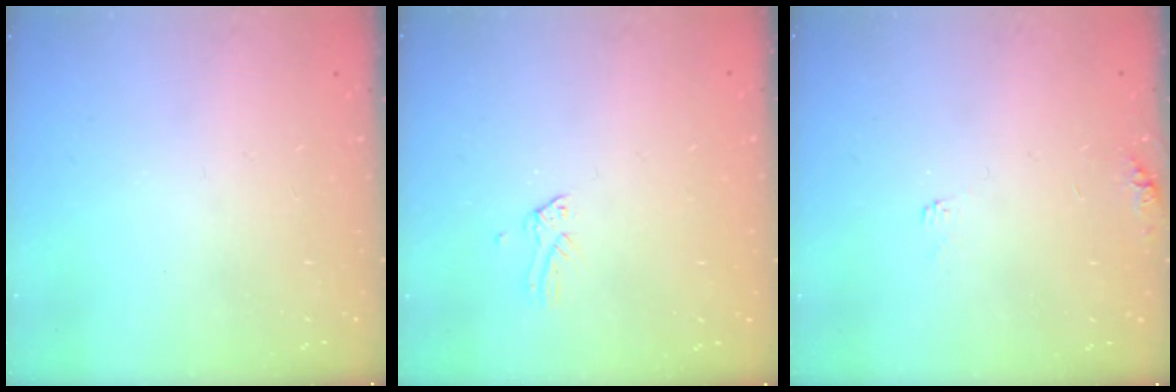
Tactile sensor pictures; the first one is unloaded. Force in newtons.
{"total": 0.0}
{"total": 5.7, "press": 5.7, "slide": 0.6}